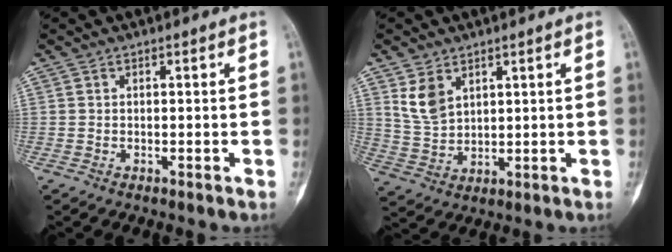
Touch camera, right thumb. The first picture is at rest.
{"total": 6.4, "force": [3.3, 4.1, 3.6], "torque": [-0.057, -0.014, 0.078]}